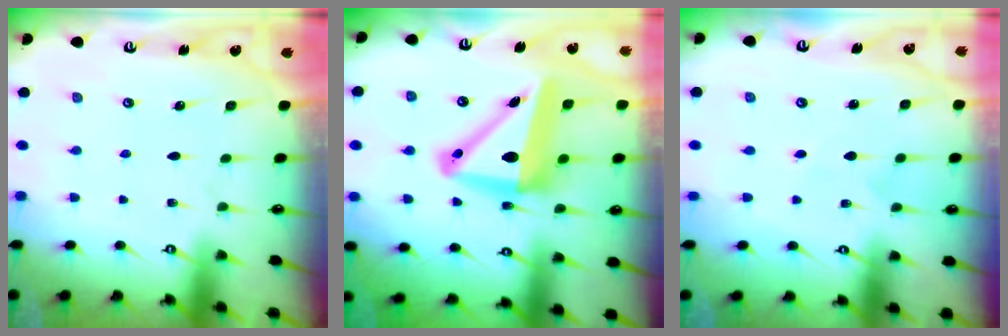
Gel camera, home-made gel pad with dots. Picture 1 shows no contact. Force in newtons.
{"total": 14.0, "press": 13.7, "slide": 2.8}
{"total": 3.0, "press": 3.0, "slide": 0.3}